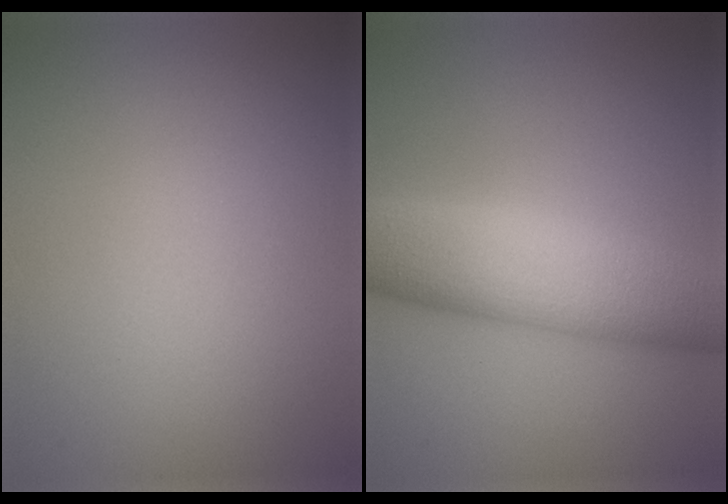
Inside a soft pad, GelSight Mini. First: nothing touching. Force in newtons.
{"total": 9.1, "press": 9.1, "slide": 0.1}